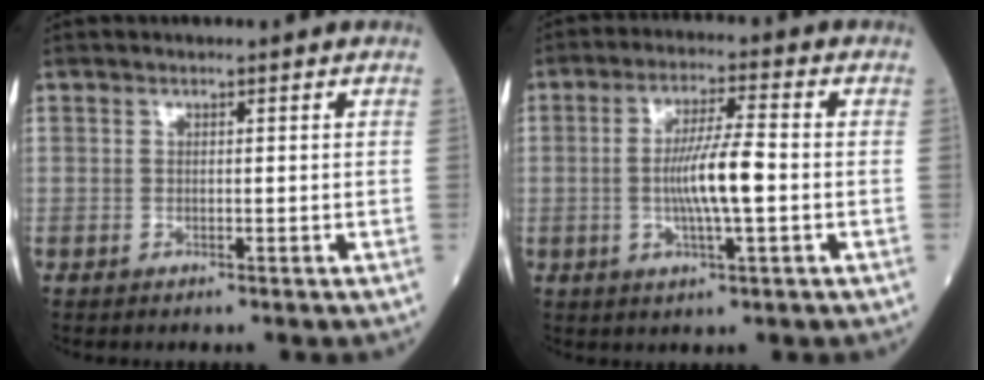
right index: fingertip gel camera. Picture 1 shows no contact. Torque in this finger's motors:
{"motor_torque": [1.02, -0.09, 0.58, 0.14]}